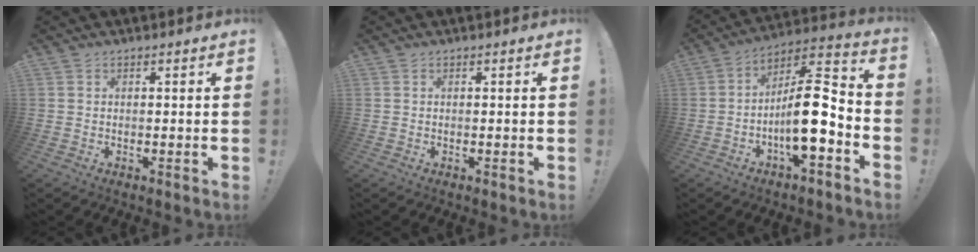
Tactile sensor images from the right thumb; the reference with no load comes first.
{"total": 0.0}
{"total": 16.4, "force": [-4.2, 5.7, 14.8], "torque": [-0.246, 0.022, -0.067]}